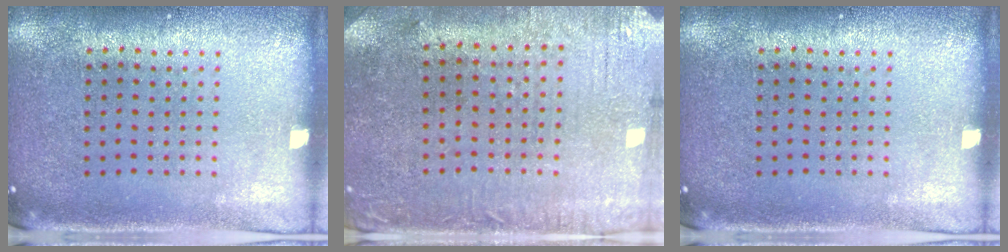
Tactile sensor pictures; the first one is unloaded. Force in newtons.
{"total": 0.6, "press": 0.4, "slide": 0.5}
{"total": 0.0}